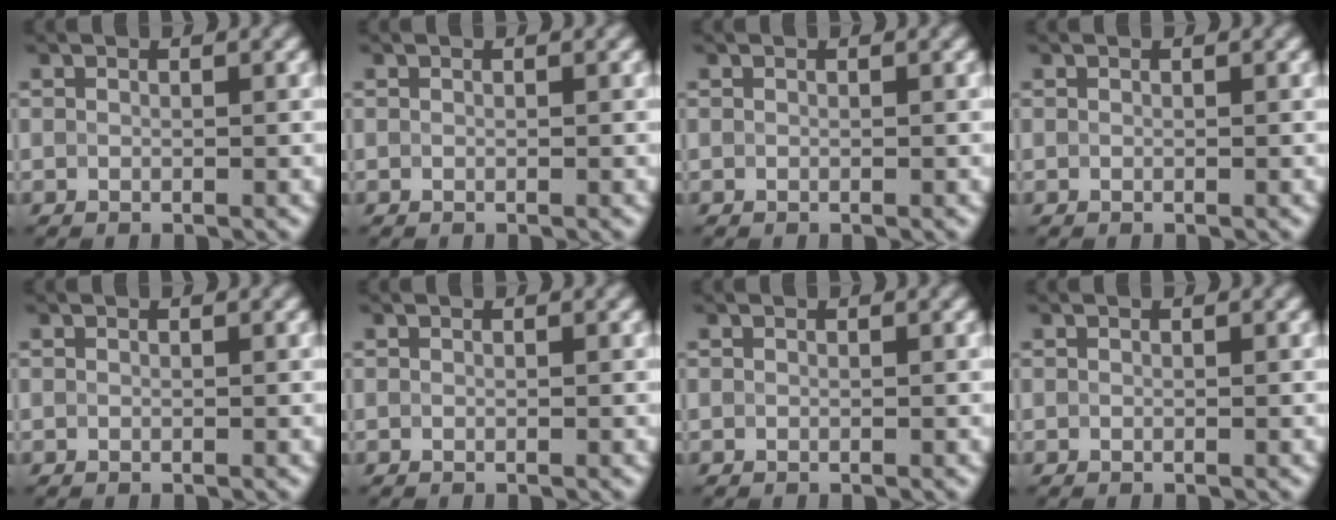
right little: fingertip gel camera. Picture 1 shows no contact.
{"total": 0.0}
{"total": 0.0}
{"total": 0.0}
{"total": 0.0}
{"total": 0.0}
{"total": 0.0}
{"total": 0.0}